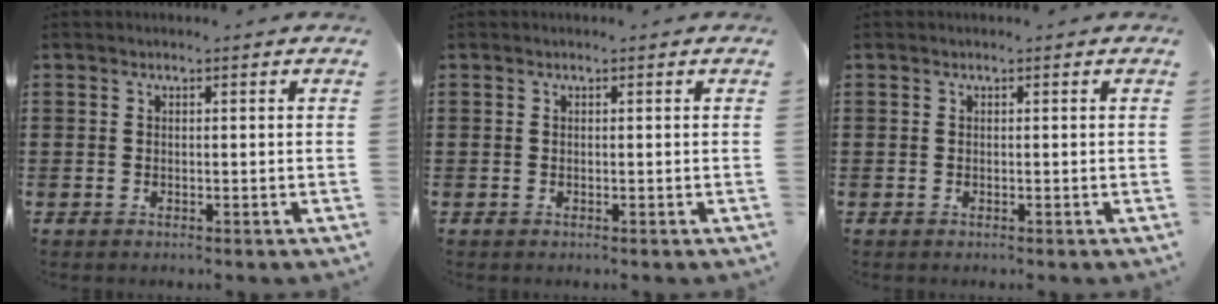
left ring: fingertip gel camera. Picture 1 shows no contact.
{"total": 0.0}
{"total": 0.0}